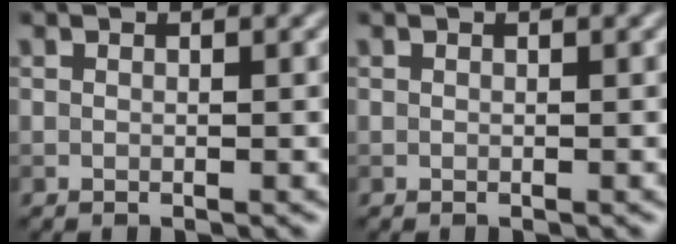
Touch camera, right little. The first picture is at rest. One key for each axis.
{"total": 0.0}